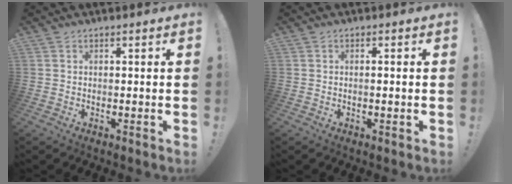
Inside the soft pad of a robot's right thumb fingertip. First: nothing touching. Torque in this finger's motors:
{"motor_torque": [-0.23, 0.18, -0.02, -0.02, 0.00]}